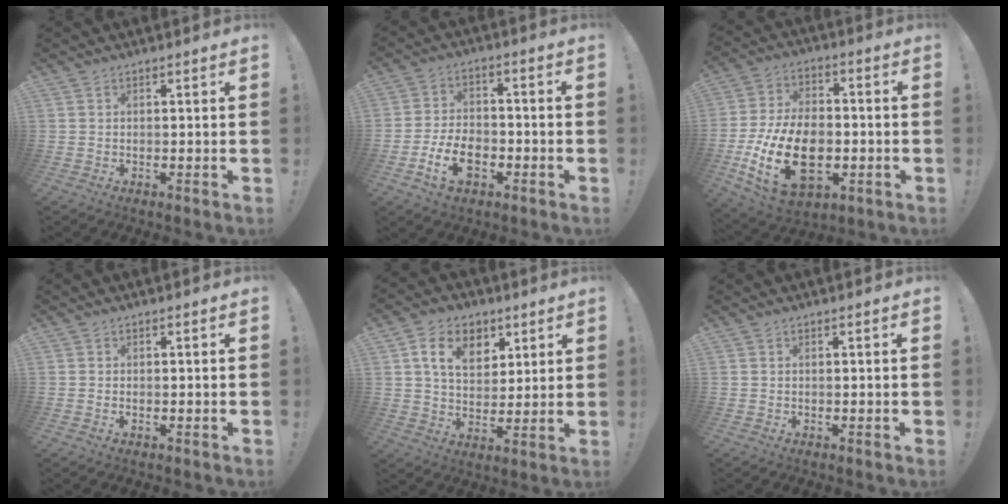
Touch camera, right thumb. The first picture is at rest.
{"total": 11.2, "force": [-5.0, 7.3, 6.9], "torque": [-0.121, 0.030, -0.084]}
{"total": 23.1, "force": [-5.9, 14.7, 16.8], "torque": [-0.313, 0.035, -0.083]}
{"total": 0.0}
{"total": 12.4, "force": [5.7, 8.8, 6.6], "torque": [-0.105, -0.013, 0.109]}
{"total": 0.0}